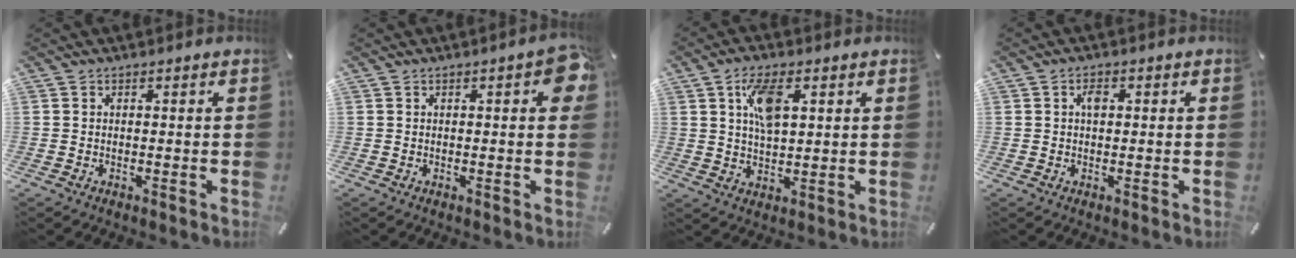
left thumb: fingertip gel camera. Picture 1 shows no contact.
{"total": 5.5, "force": [1.1, 1.9, 5.1], "torque": [-0.062, 0.000, 0.012]}
{"total": 8.4, "force": [3.2, 4.1, 6.5], "torque": [-0.122, -0.005, 0.051]}
{"total": 2.0, "force": [0.4, 1.2, 1.6], "torque": [-0.026, 0.002, 0.004]}